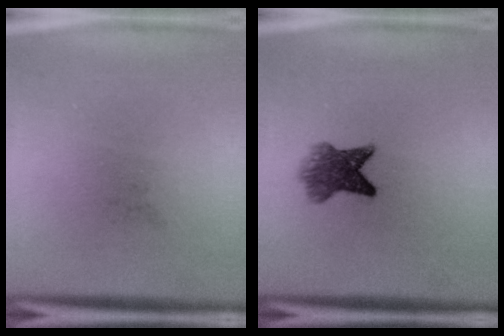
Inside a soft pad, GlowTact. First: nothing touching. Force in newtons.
{"total": 5.2}